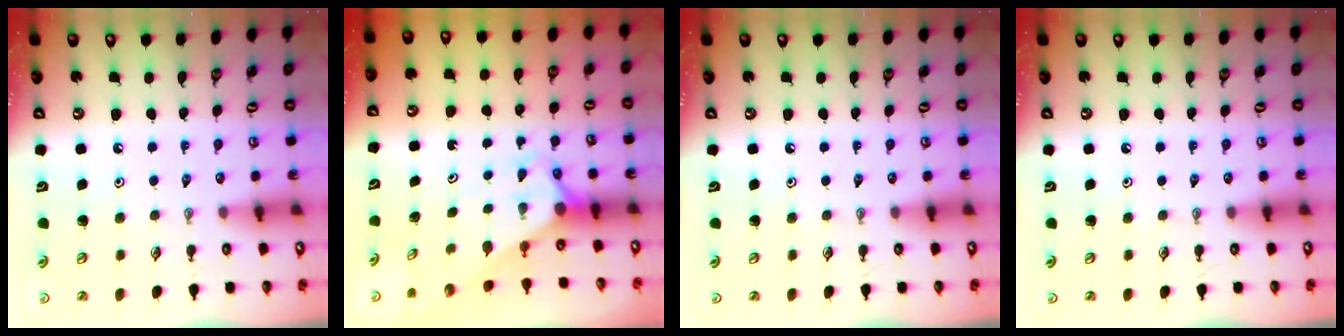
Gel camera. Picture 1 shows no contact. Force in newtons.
{"total": 2.9, "press": 2.9, "slide": 0.0}
{"total": 0.0}
{"total": 0.0}